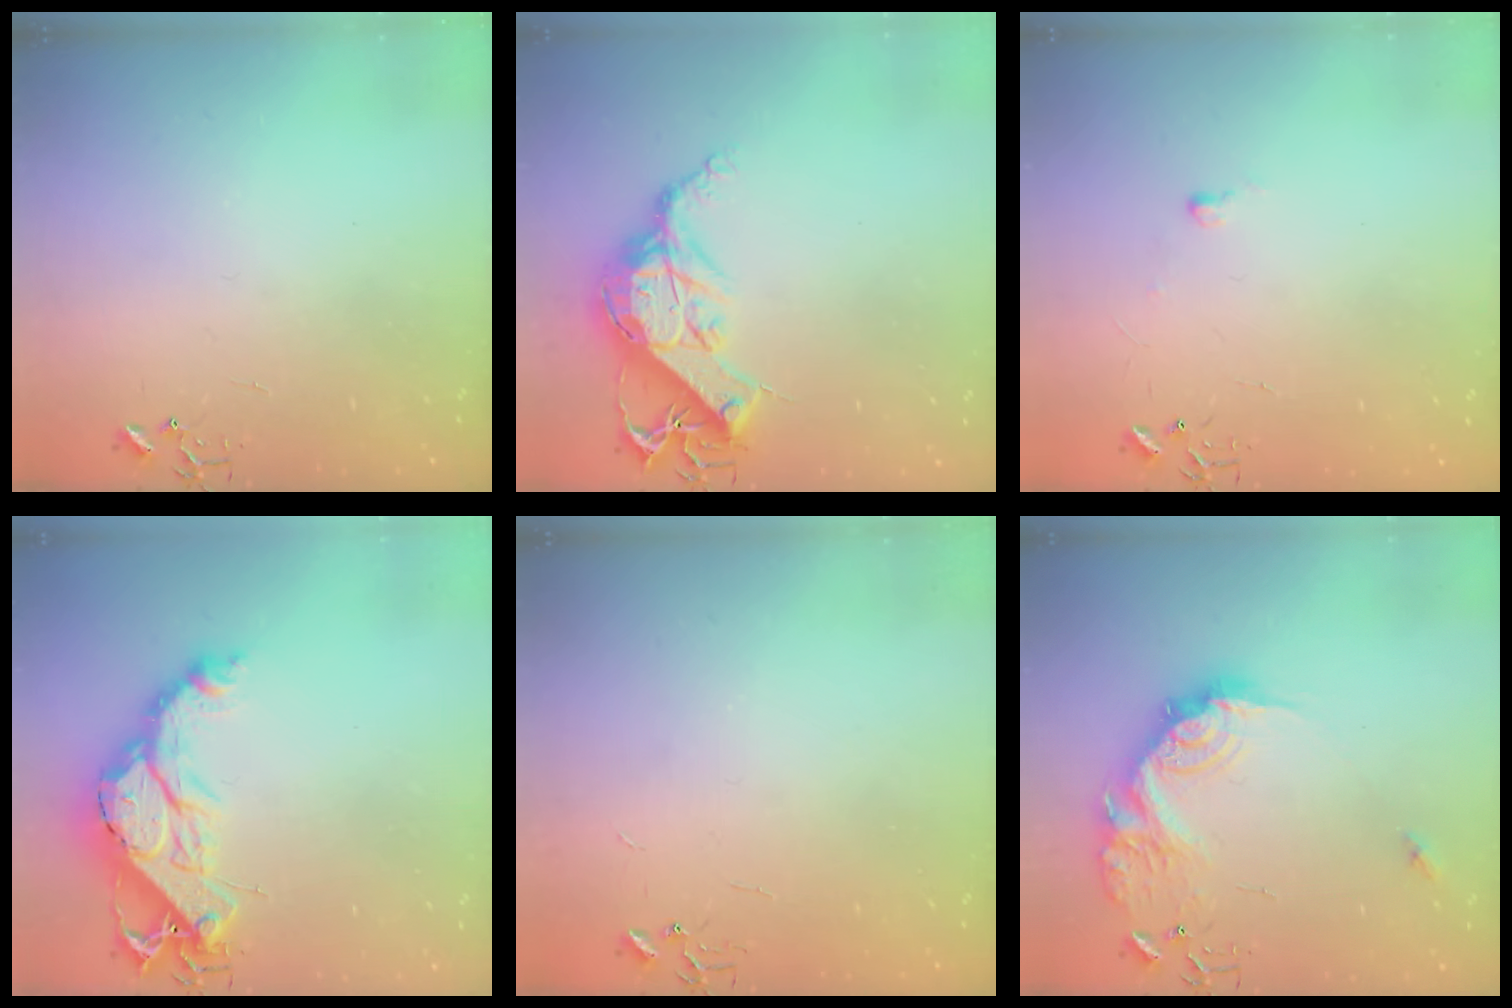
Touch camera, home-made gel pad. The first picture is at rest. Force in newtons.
{"total": 13.9, "press": 13.8, "slide": 1.4}
{"total": 4.0, "press": 4.0, "slide": 0.6}
{"total": 18.0, "press": 17.9, "slide": 1.7}
{"total": 2.2, "press": 2.2, "slide": 0.3}
{"total": 19.2, "press": 19.2, "slide": 1.0}